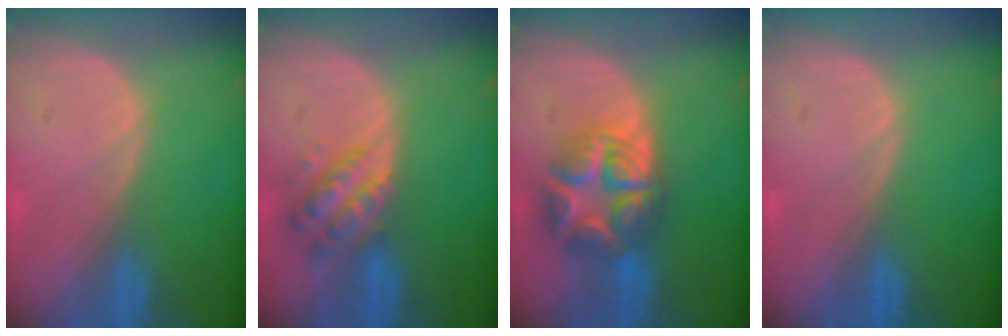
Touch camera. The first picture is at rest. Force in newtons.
{"total": 6.2, "press": 5.6, "slide": 2.6}
{"total": 8.7, "press": 8.7, "slide": 0.5}
{"total": 0.0}